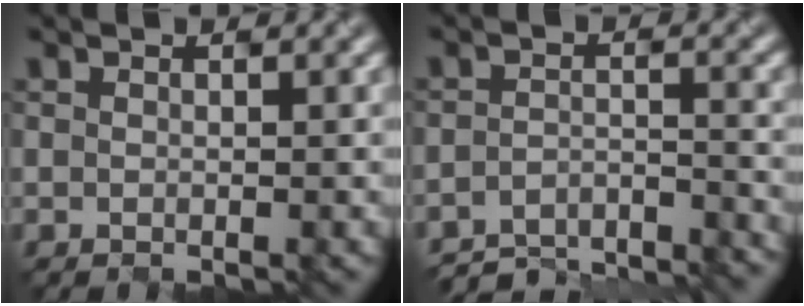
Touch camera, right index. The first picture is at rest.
{"total": 5.7, "force": [-5.7, 0.5, 0.7], "torque": [-0.012, -0.004, -0.088]}